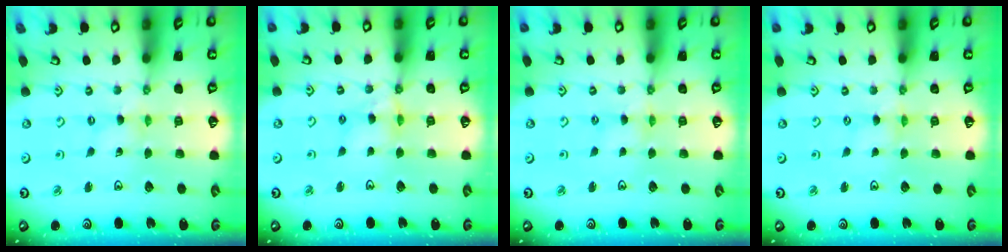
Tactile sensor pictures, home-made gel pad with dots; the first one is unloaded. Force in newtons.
{"total": 7.1, "press": 7.1, "slide": 0.6}
{"total": 1.3, "press": 1.3, "slide": 0.2}
{"total": 0.7, "press": 0.7, "slide": 0.2}